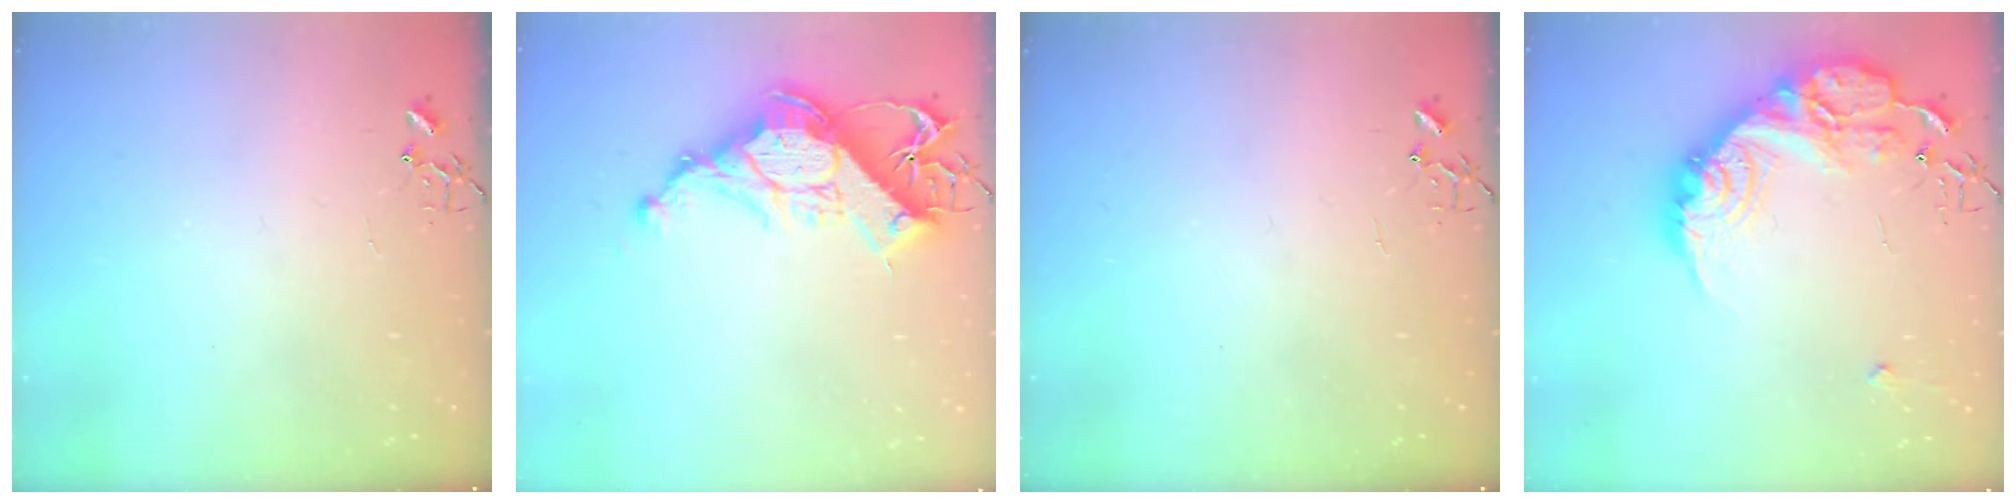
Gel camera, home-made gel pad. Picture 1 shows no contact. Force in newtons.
{"total": 15.4, "press": 15.3, "slide": 1.6}
{"total": 0.0}
{"total": 23.6, "press": 23.5, "slide": 1.7}